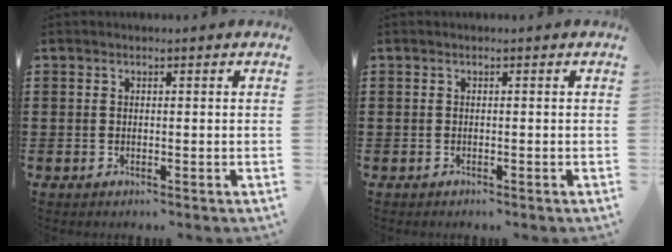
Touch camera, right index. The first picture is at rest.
{"total": 0.7, "force": [-0.7, 0.2, -0.1], "torque": [0.000, 0.001, -0.015]}